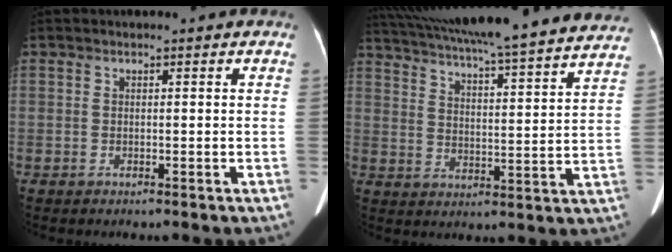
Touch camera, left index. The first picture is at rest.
{"total": 31.0, "force": [27.8, 2.0, 13.6], "torque": [-0.232, -0.025, 0.363]}